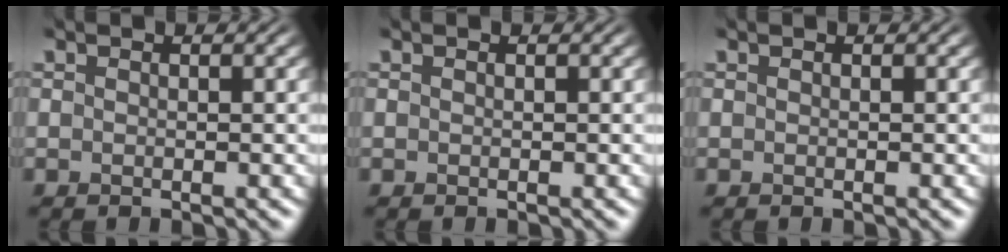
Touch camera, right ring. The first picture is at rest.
{"total": 0.0}
{"total": 0.0}